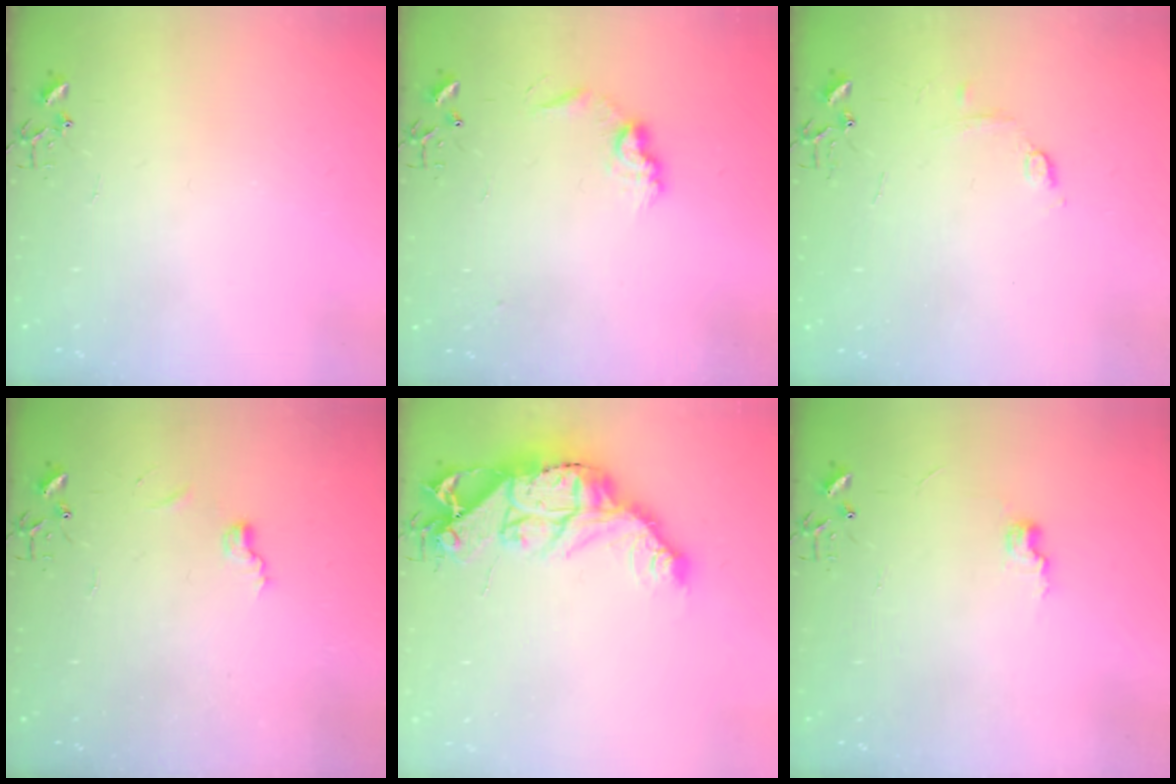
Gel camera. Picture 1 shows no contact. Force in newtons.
{"total": 8.4, "press": 8.4, "slide": 0.3}
{"total": 6.1, "press": 6.1, "slide": 0.7}
{"total": 5.5, "press": 5.5, "slide": 0.6}
{"total": 16.7, "press": 16.6, "slide": 1.4}
{"total": 7.0, "press": 7.0, "slide": 0.6}